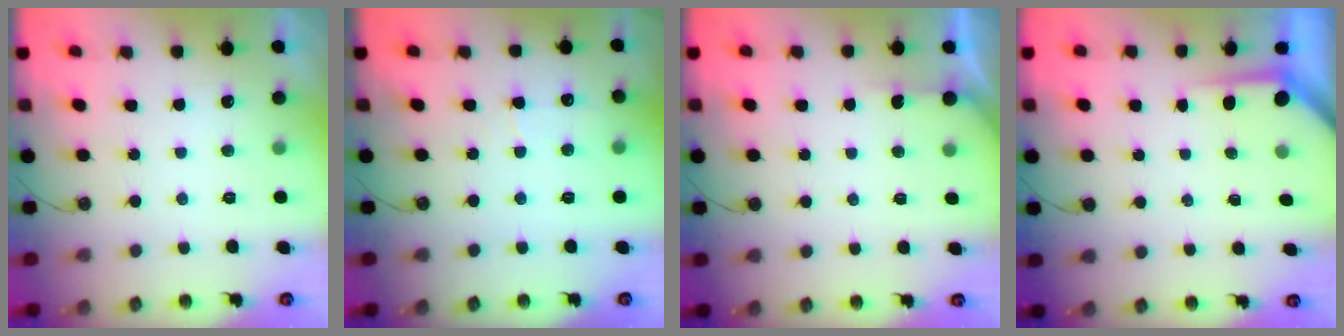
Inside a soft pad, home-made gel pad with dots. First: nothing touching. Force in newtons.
{"total": 4.8, "press": 4.8, "slide": 0.6}
{"total": 2.9, "press": 2.9, "slide": 0.4}
{"total": 3.5, "press": 3.5, "slide": 0.4}